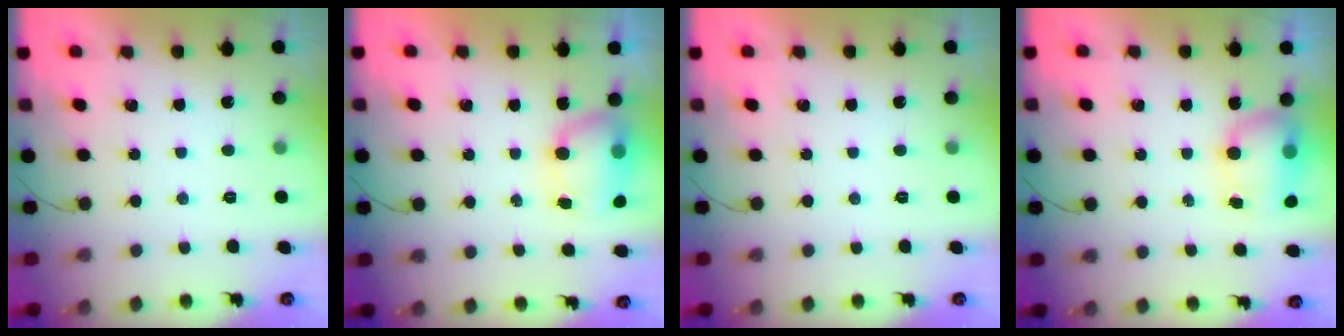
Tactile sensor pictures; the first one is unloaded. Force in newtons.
{"total": 7.6, "press": 7.3, "slide": 2.0}
{"total": 0.0}
{"total": 7.4, "press": 7.3, "slide": 1.1}